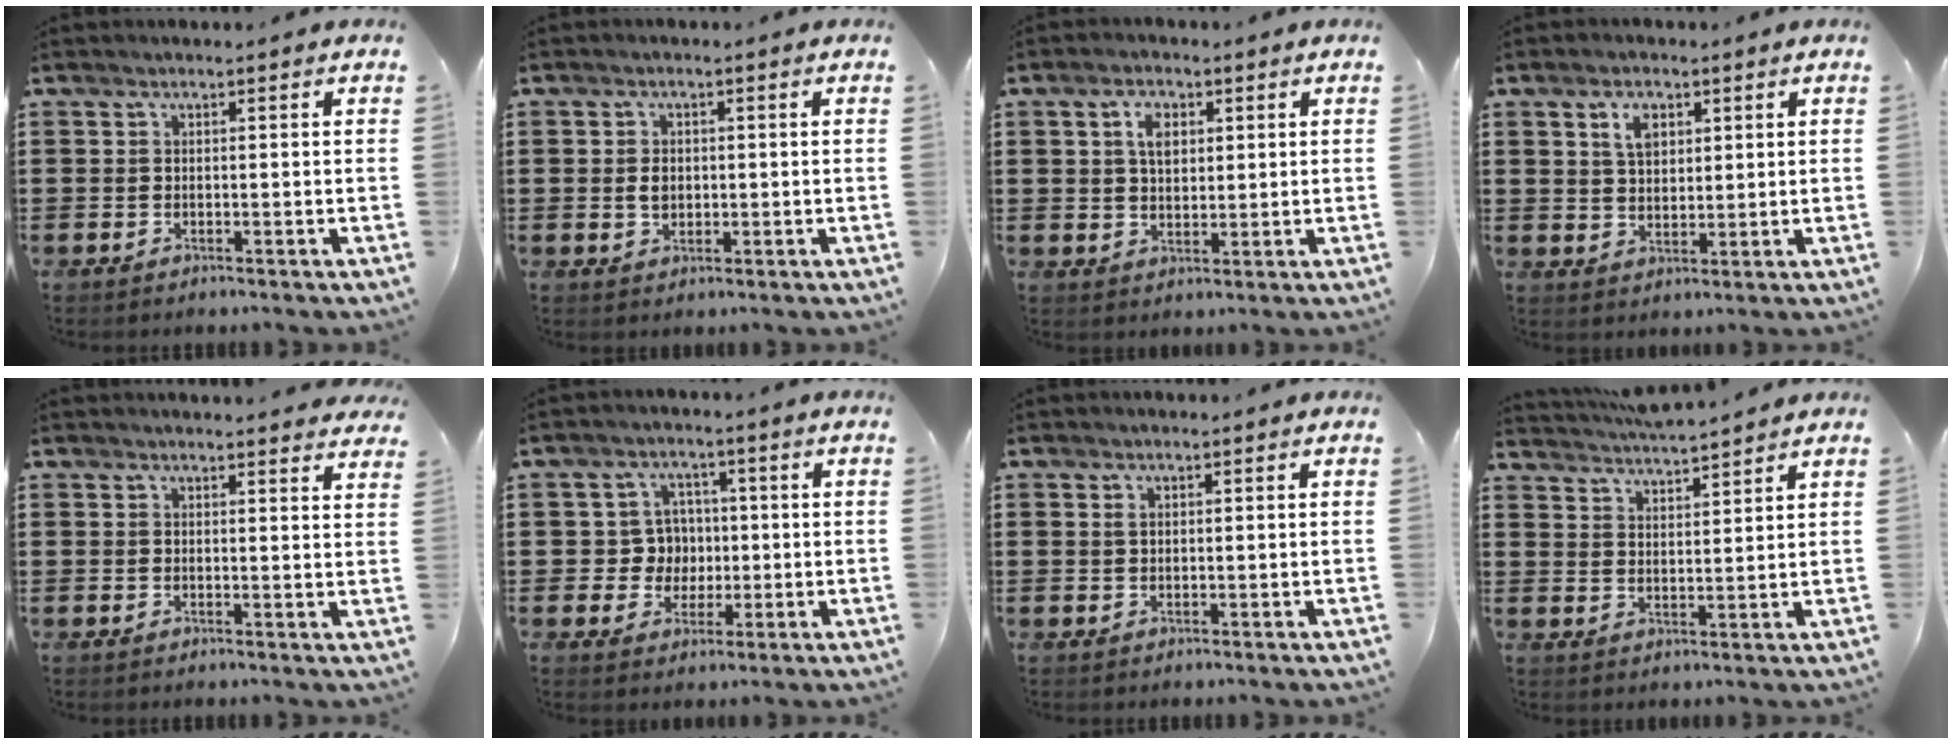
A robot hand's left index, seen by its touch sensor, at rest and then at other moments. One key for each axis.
{"total": 2.3, "fx": 0.1, "fy": 1.7, "fz": 1.5, "tx": -0.033, "ty": 0.006, "tz": 0.000}
{"total": 4.2, "fx": 1.5, "fy": 2.6, "fz": 2.9, "tx": -0.058, "ty": 0.008, "tz": 0.024}
{"total": 4.2, "fx": 2.1, "fy": 2.4, "fz": 2.7, "tx": -0.053, "ty": 0.006, "tz": 0.036}
{"total": 2.3, "fx": 2.3, "fy": -0.1, "fz": 0.3, "tx": -0.004, "ty": -0.008, "tz": 0.042}
{"total": 5.3, "fx": 0.1, "fy": 5.1, "fz": 1.5, "tx": -0.044, "ty": 0.013, "tz": -0.001}
{"total": 1.0, "fx": 0.5, "fy": 0.4, "fz": 0.7, "tx": -0.015, "ty": 0.004, "tz": 0.009}
{"total": 4.1, "fx": 4.0, "fy": -0.5, "fz": 0.2, "tx": -0.019, "ty": -0.022, "tz": 0.071}